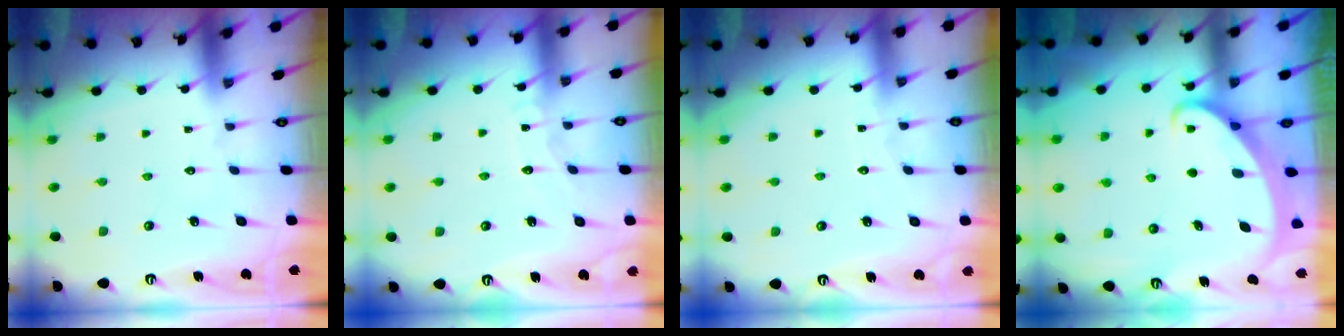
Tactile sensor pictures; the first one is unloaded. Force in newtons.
{"total": 5.0, "press": 5.0, "slide": 0.6}
{"total": 2.4, "press": 2.4, "slide": 0.3}
{"total": 2.4, "press": 2.4, "slide": 0.4}